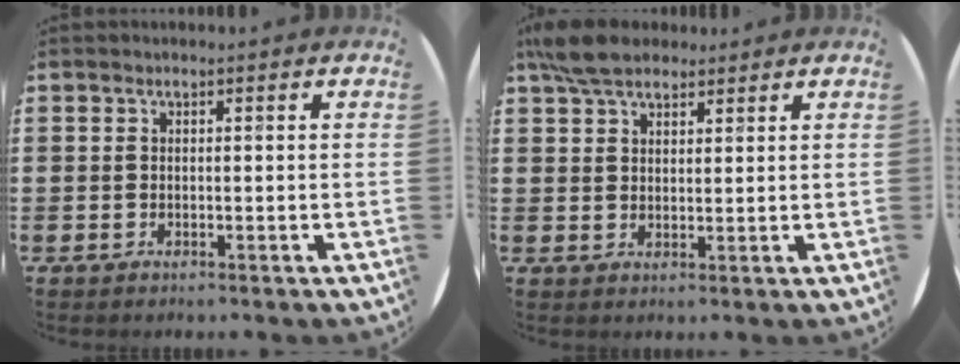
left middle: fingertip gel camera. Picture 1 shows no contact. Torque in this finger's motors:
{"motor_torque": [1.10, -0.99, 0.08, 0.08]}